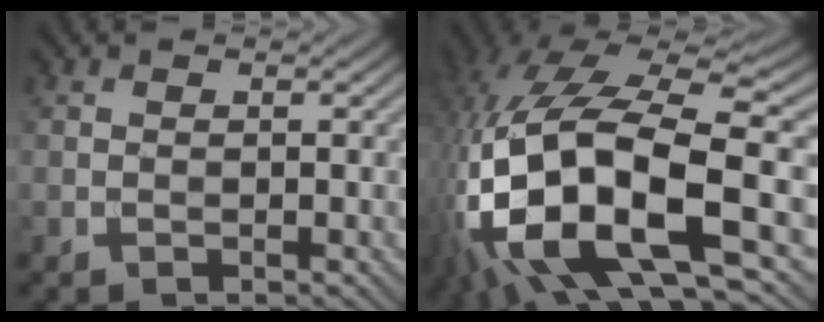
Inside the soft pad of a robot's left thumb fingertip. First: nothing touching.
{"total": 20.1, "force": [-4.4, 9.6, 17.1], "torque": [-0.363, -0.040, -0.057]}